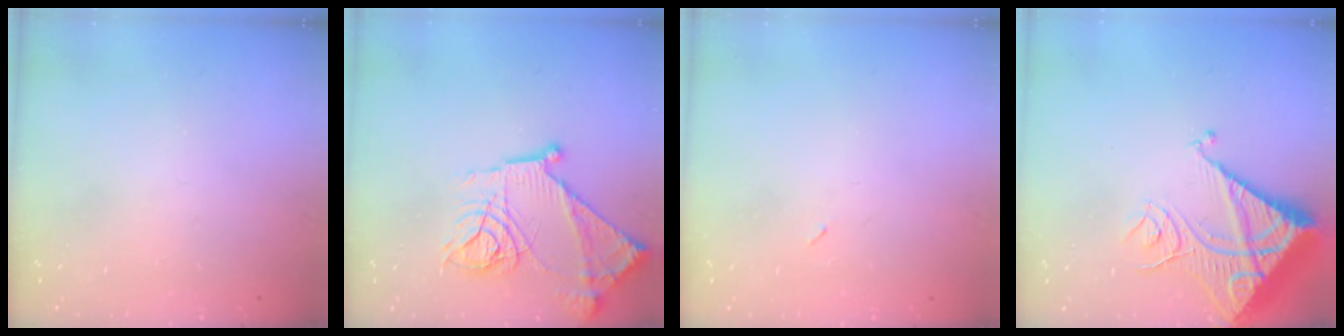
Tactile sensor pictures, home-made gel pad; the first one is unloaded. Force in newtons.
{"total": 16.5, "press": 16.5, "slide": 1.3}
{"total": 2.2, "press": 2.1, "slide": 0.9}
{"total": 15.5, "press": 15.4, "slide": 1.6}